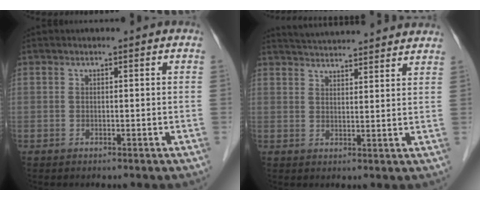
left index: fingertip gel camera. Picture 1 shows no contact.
{"total": 13.6, "force": [12.8, 1.2, 4.4], "torque": [-0.071, 0.029, 0.171]}